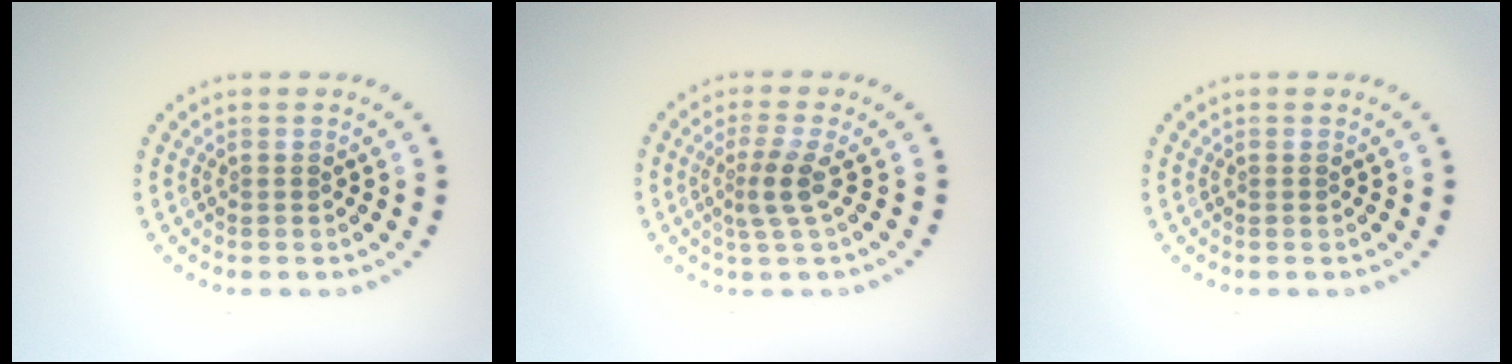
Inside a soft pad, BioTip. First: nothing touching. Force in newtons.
{"total": 2.5, "press": 1.8, "slide": 1.7}
{"total": 0.0}